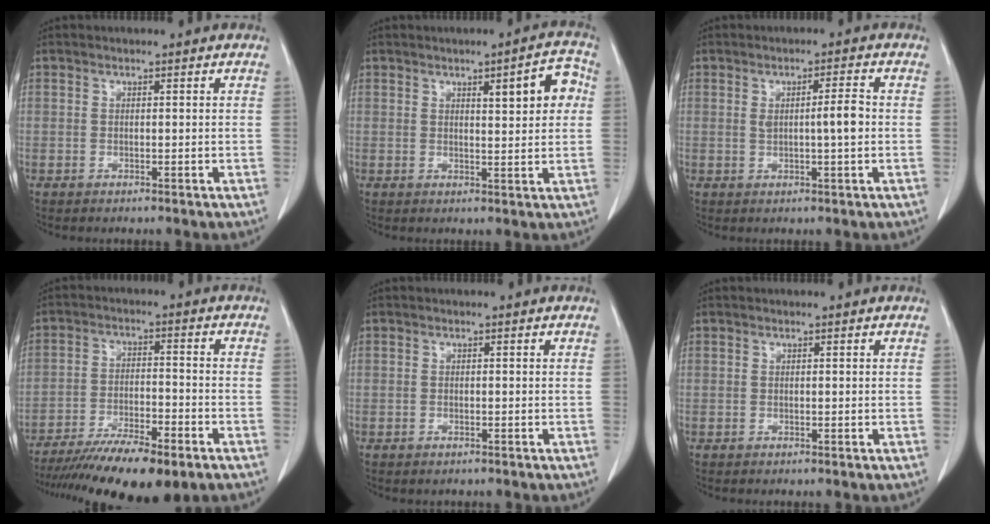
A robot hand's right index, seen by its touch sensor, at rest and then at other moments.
{"total": 6.2, "force": [1.8, 1.4, 5.8], "torque": [-0.072, 0.012, 0.021]}
{"total": 4.0, "force": [0.1, 0.2, 4.0], "torque": [-0.065, 0.001, 0.003]}
{"total": 15.8, "force": [-12.1, 2.7, 9.8], "torque": [-0.157, -0.024, -0.194]}
{"total": 0.6, "force": [-0.4, 0.3, 0.2], "torque": [-0.009, -0.001, -0.005]}
{"total": 0.0}